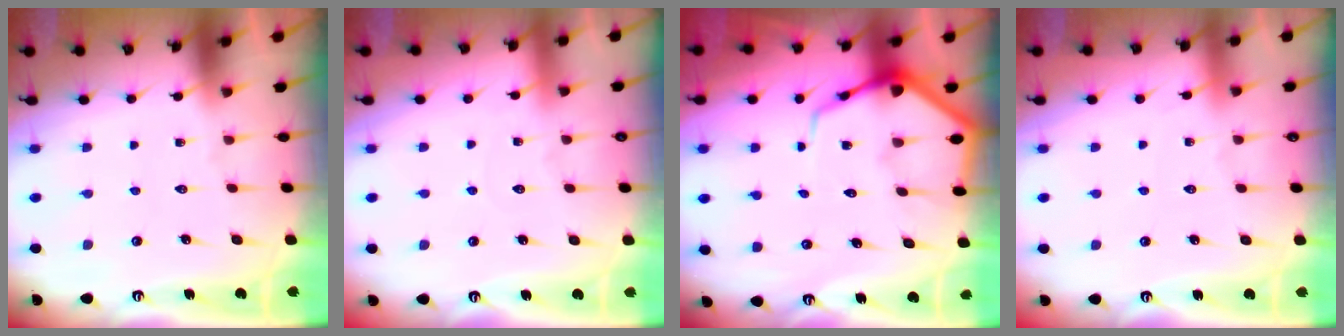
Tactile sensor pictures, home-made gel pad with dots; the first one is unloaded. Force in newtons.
{"total": 2.7, "press": 2.7, "slide": 0.3}
{"total": 7.5, "press": 7.5, "slide": 0.7}
{"total": 2.1, "press": 2.1, "slide": 0.3}